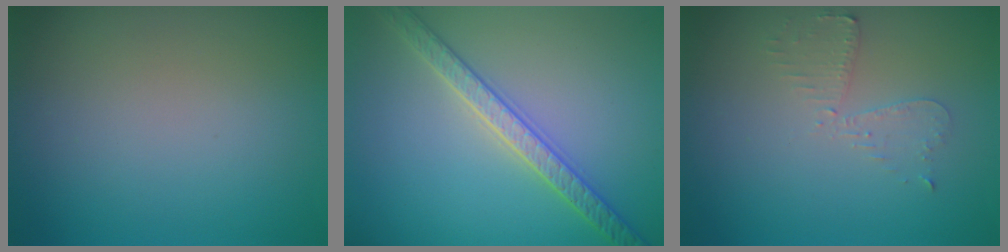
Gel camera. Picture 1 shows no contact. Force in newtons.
{"total": 3.4, "press": 3.4, "slide": 0.6}
{"total": 2.2, "press": 2.2, "slide": 0.5}